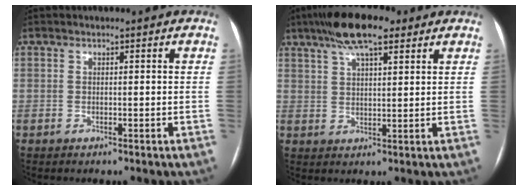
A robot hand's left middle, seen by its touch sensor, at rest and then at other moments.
{"total": 10.0, "force": [6.6, 2.6, 7.0], "torque": [-0.128, 0.022, 0.110]}